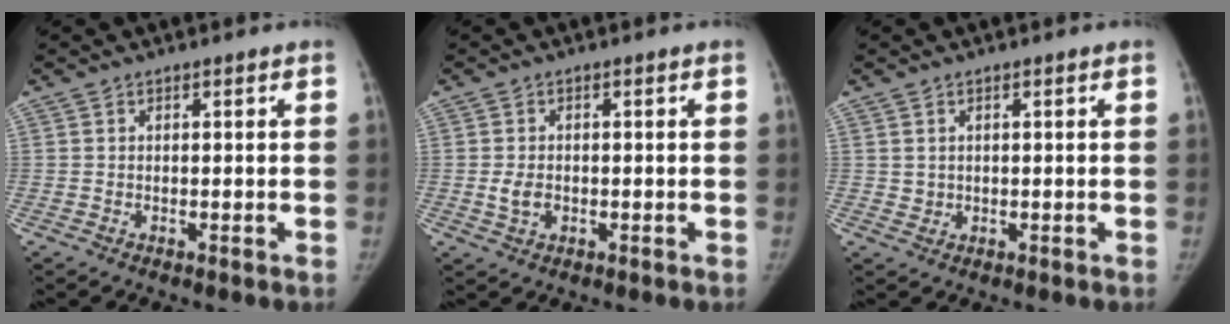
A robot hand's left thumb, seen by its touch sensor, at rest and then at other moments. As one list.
[{"total": 2.9, "force": [-0.4, 2.2, 1.9], "torque": [-0.032, 0.000, -0.004]}, {"total": 1.3, "force": [0.5, 1.1, 0.3], "torque": [0.002, -0.003, 0.010]}]